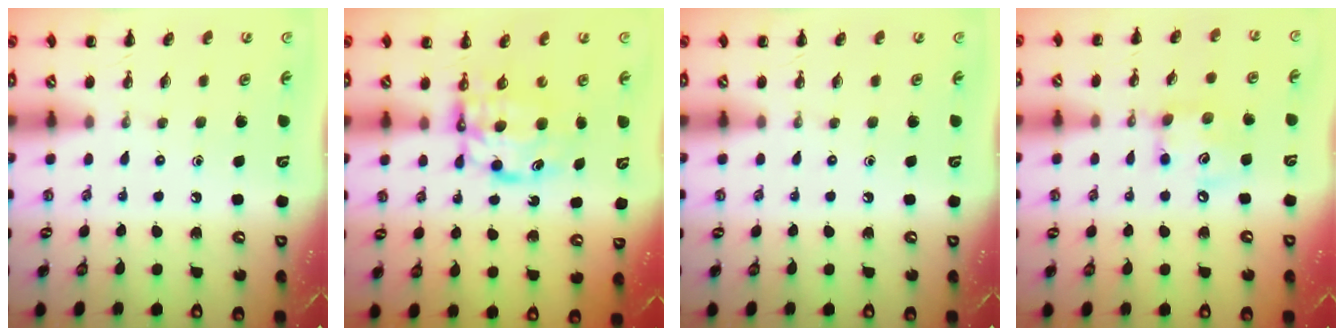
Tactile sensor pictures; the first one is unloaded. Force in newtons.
{"total": 6.5, "press": 6.4, "slide": 0.8}
{"total": 0.0}
{"total": 8.4, "press": 8.3, "slide": 0.8}